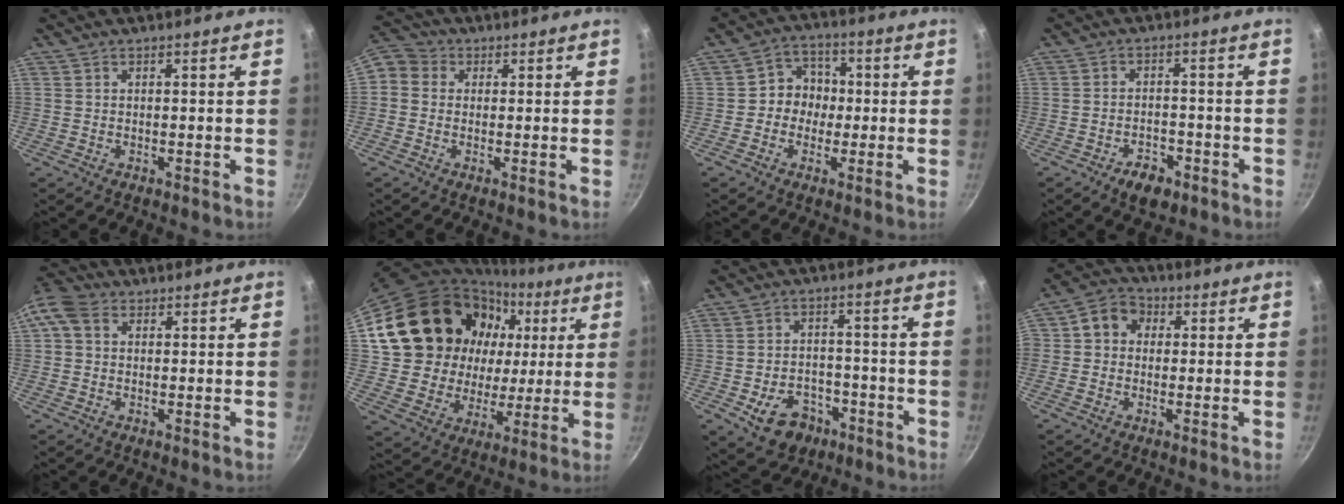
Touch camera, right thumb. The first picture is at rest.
{"total": 6.1, "force": [0.3, 5.5, 2.6], "torque": [-0.046, 0.020, -0.015]}
{"total": 6.9, "force": [-0.4, 6.3, 2.8], "torque": [0.002, 0.017, -0.021]}
{"total": 5.4, "force": [-3.3, 3.1, 3.0], "torque": [-0.039, 0.019, -0.045]}
{"total": 7.7, "force": [2.0, 5.9, 4.5], "torque": [-0.098, 0.019, 0.022]}
{"total": 23.7, "force": [7.1, 19.4, 11.5], "torque": [-0.178, 0.016, 0.138]}
{"total": 9.9, "force": [-4.7, 7.2, 4.9], "torque": [-0.057, 0.034, -0.063]}
{"total": 6.6, "force": [0.8, 5.8, 3.0], "torque": [-0.025, 0.014, -0.007]}